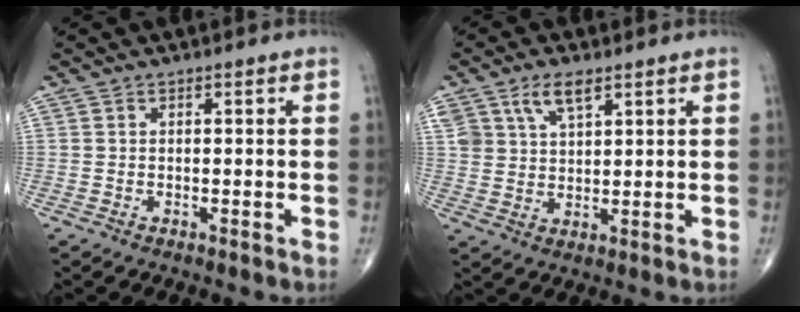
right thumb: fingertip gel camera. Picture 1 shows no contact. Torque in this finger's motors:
{"motor_torque": [-0.75, 0.80, 0.84, 0.53, 0.06]}